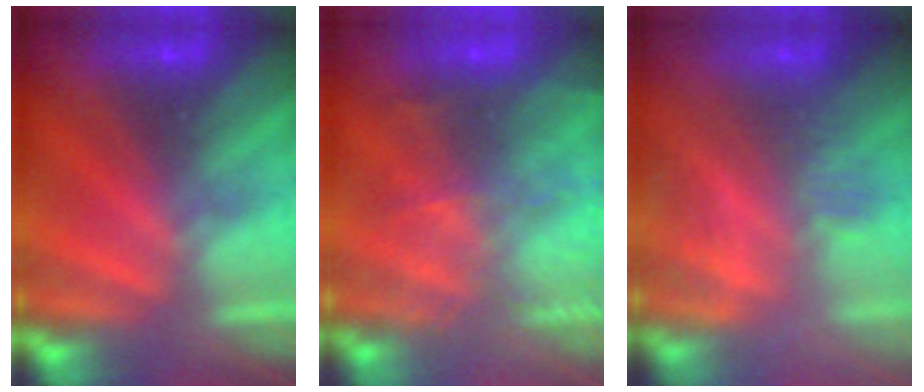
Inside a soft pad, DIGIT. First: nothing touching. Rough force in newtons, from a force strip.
{"total": 7.6}
{"total": 2.9}